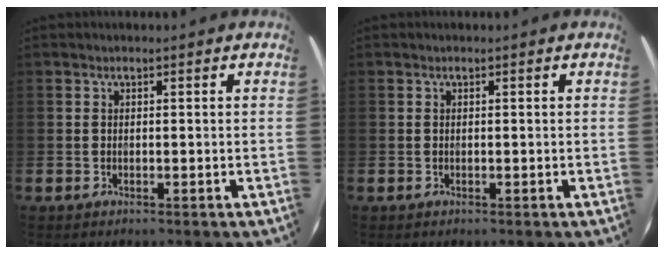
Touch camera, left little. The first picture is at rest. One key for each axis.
{"total": 0.0}